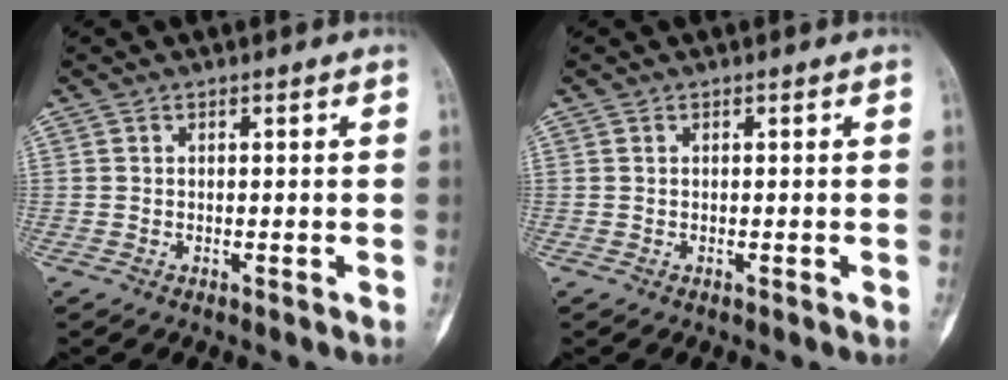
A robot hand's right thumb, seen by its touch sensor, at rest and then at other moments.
{"total": 0.0}